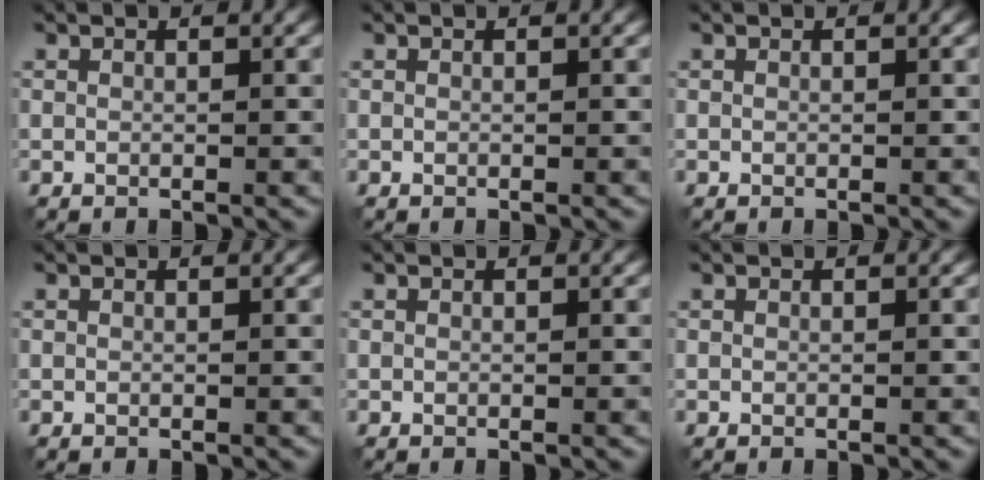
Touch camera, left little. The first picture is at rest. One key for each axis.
{"total": 0.0}
{"total": 0.0}
{"total": 0.0}
{"total": 0.0}
{"total": 0.0}